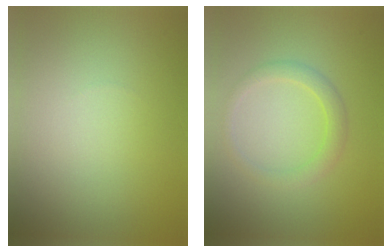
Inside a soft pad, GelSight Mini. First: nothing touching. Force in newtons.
{"total": 1.9, "press": 1.9, "slide": 0.1}